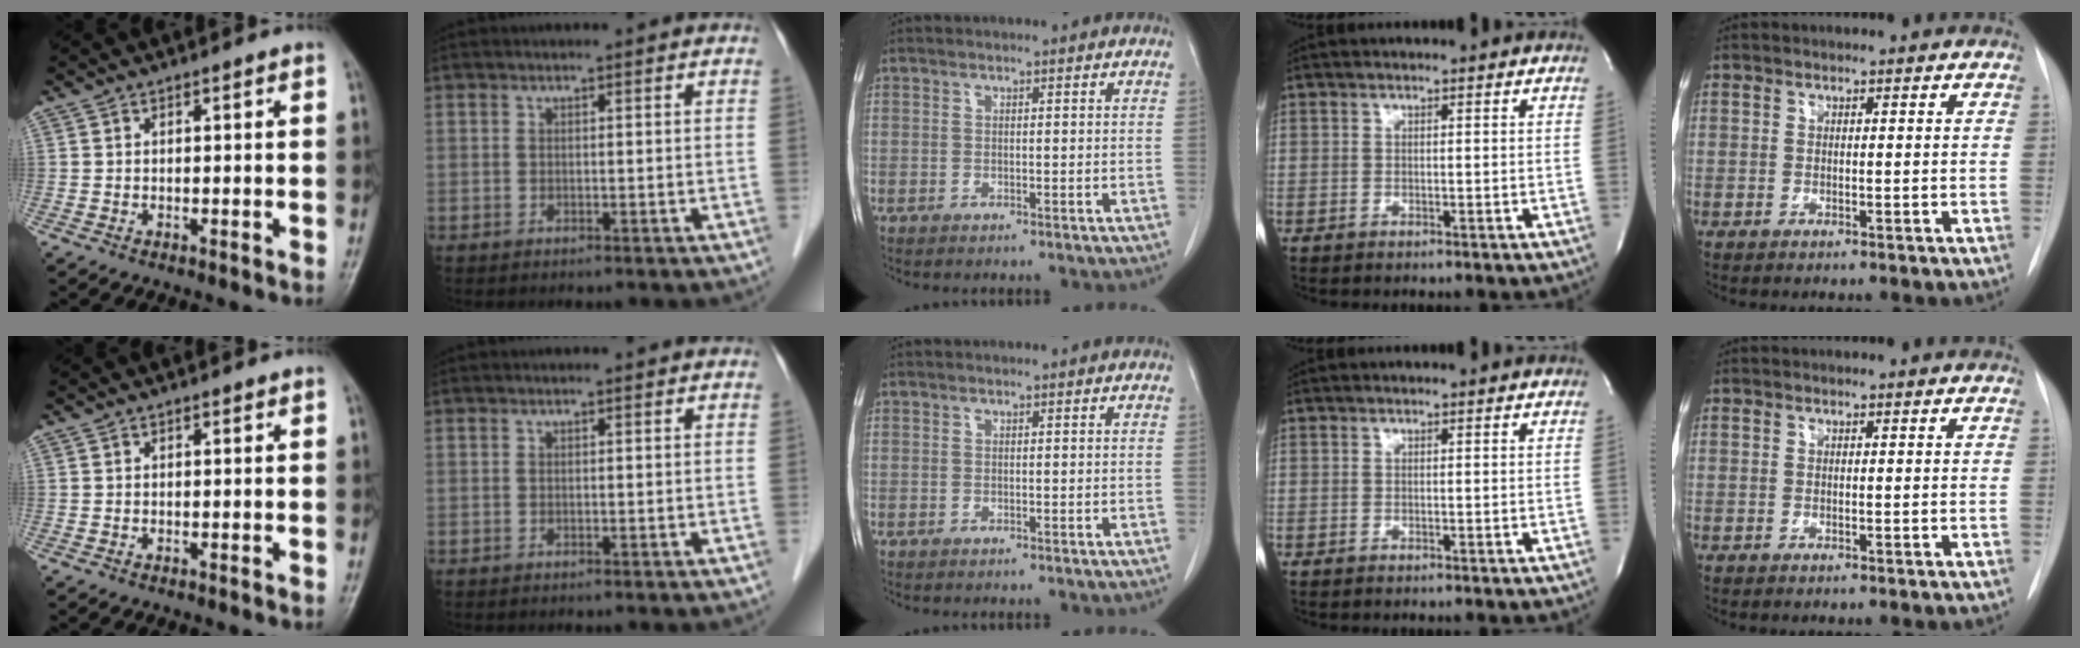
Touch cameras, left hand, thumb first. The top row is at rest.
{}